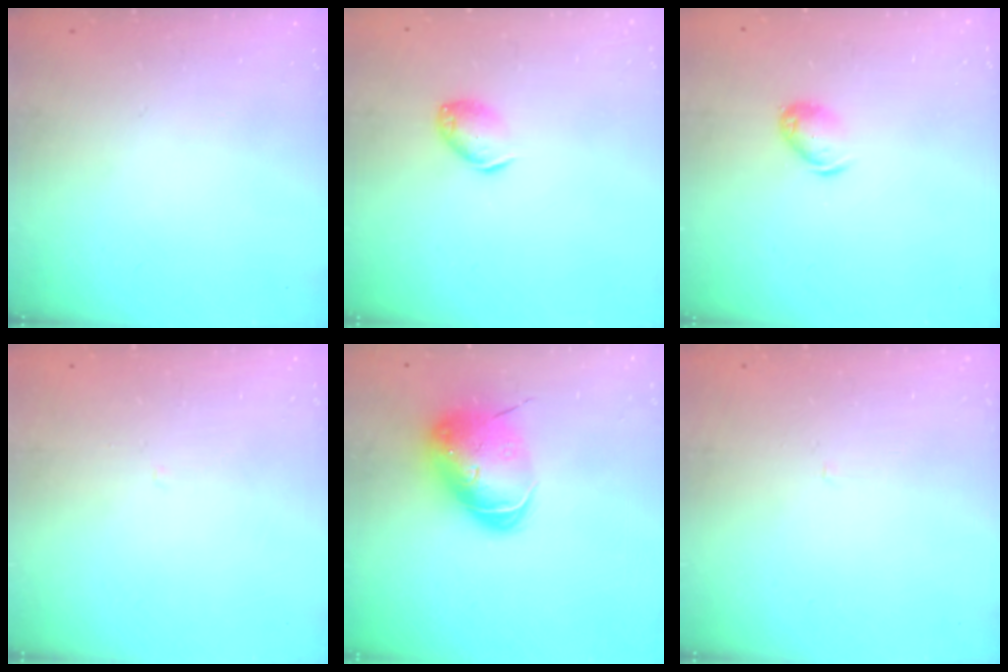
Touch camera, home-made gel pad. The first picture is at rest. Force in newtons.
{"total": 8.3, "press": 8.2, "slide": 0.7}
{"total": 6.2, "press": 6.1, "slide": 0.9}
{"total": 1.8, "press": 1.8, "slide": 0.3}
{"total": 10.0, "press": 9.9, "slide": 1.7}
{"total": 1.7, "press": 1.7, "slide": 0.3}